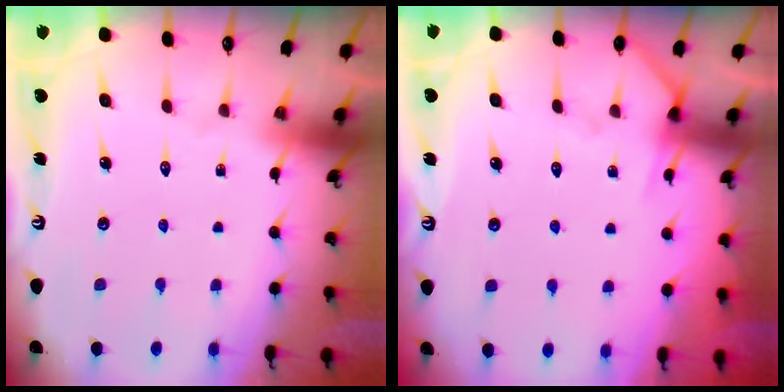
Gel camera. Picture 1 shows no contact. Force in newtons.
{"total": 6.9, "press": 6.8, "slide": 0.8}